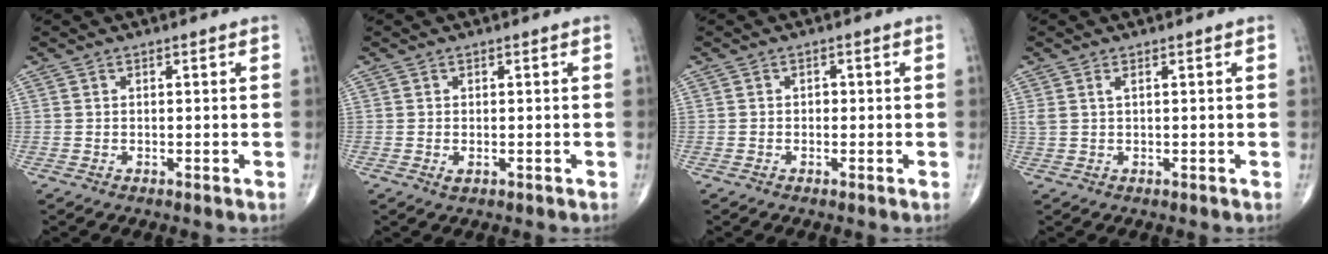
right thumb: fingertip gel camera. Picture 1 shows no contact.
{"total": 0.8, "force": [-0.2, 0.5, 0.6], "torque": [-0.011, -0.002, -0.002]}
{"total": 0.8, "force": [-0.2, 0.7, 0.5], "torque": [0.000, 0.003, -0.008]}
{"total": 1.5, "force": [0.7, 0.5, 1.3], "torque": [-0.038, 0.012, 0.020]}